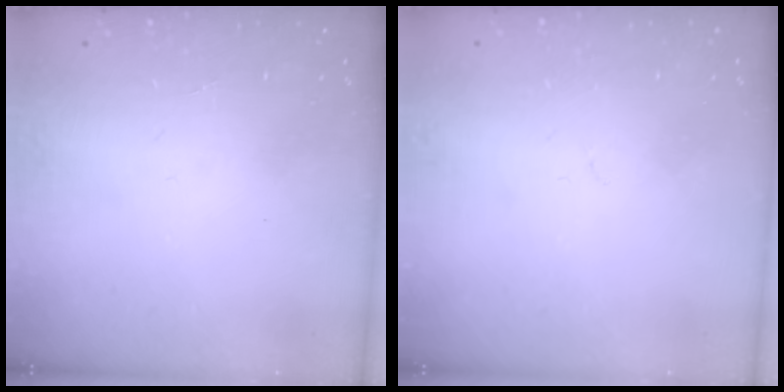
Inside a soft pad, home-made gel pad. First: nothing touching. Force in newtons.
{"total": 2.5, "press": 2.4, "slide": 0.3}